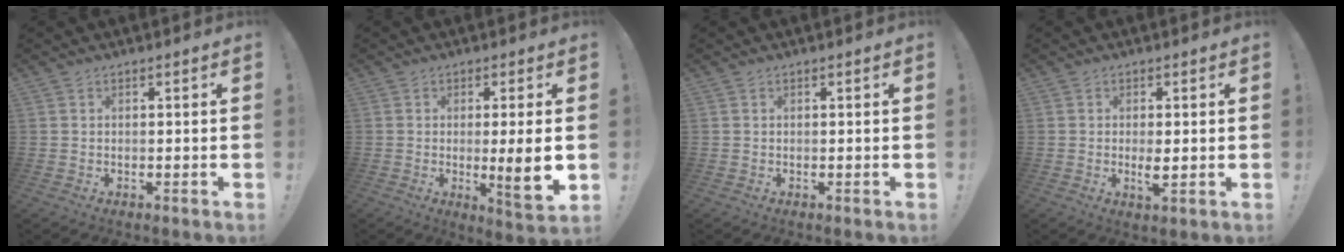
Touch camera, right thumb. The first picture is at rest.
{"total": 9.3, "force": [-0.7, 0.5, 9.3], "torque": [-0.129, -0.013, -0.012]}
{"total": 0.0}
{"total": 3.5, "force": [-0.1, 1.1, 3.4], "torque": [-0.057, -0.007, -0.003]}